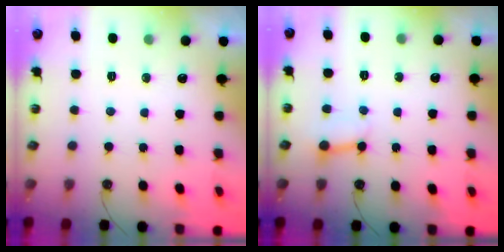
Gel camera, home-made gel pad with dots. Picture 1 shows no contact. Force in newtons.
{"total": 2.6, "press": 2.6, "slide": 0.1}